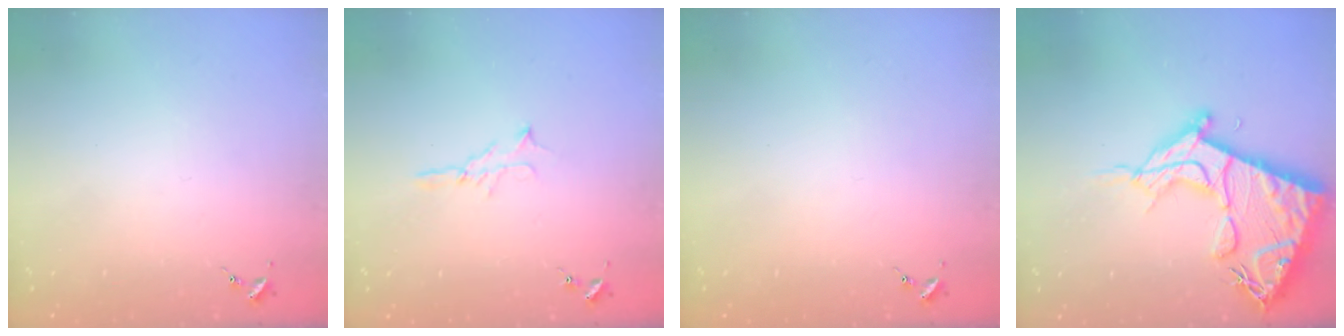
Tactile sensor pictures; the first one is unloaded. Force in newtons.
{"total": 4.7, "press": 4.7, "slide": 0.5}
{"total": 0.0}
{"total": 19.5, "press": 19.4, "slide": 1.8}